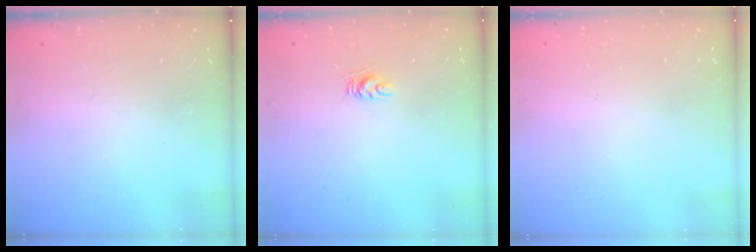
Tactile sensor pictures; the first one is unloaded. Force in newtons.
{"total": 3.8, "press": 3.8, "slide": 0.4}
{"total": 0.0}